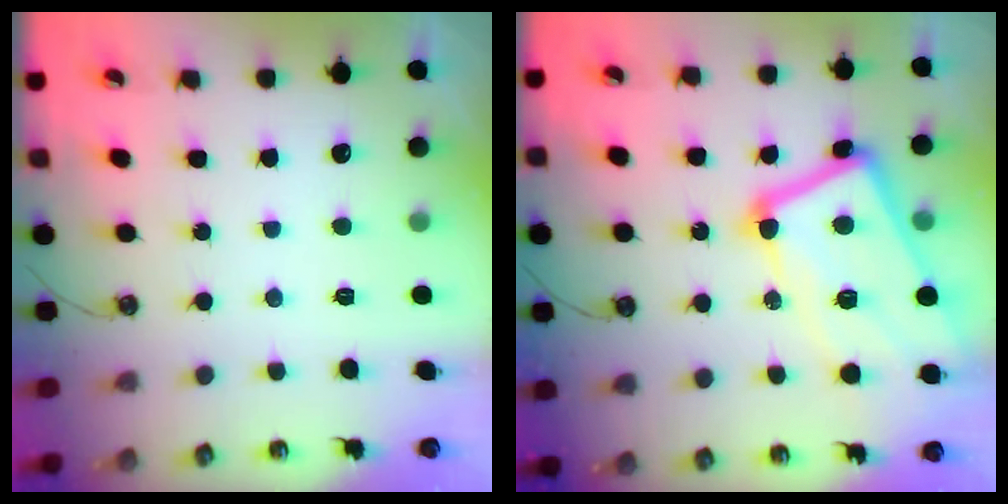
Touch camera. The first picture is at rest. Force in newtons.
{"total": 18.1, "press": 18.0, "slide": 2.4}